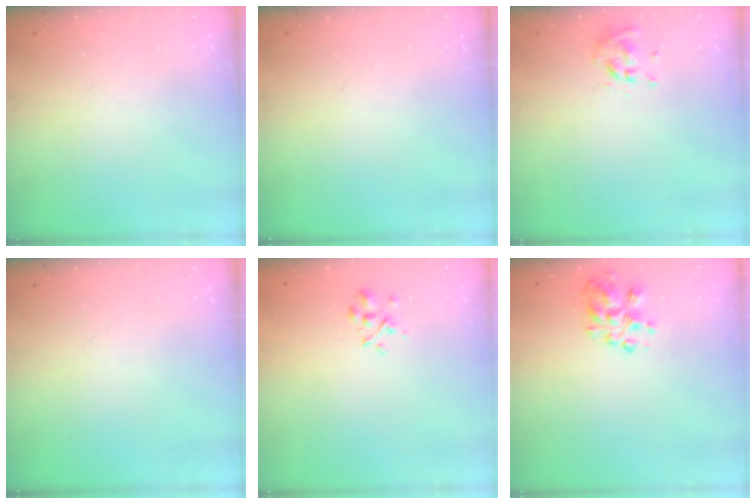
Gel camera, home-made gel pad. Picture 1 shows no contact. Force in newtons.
{"total": 0.0}
{"total": 0.0}
{"total": 0.0}
{"total": 2.3, "press": 2.2, "slide": 0.9}
{"total": 7.1, "press": 6.9, "slide": 1.6}